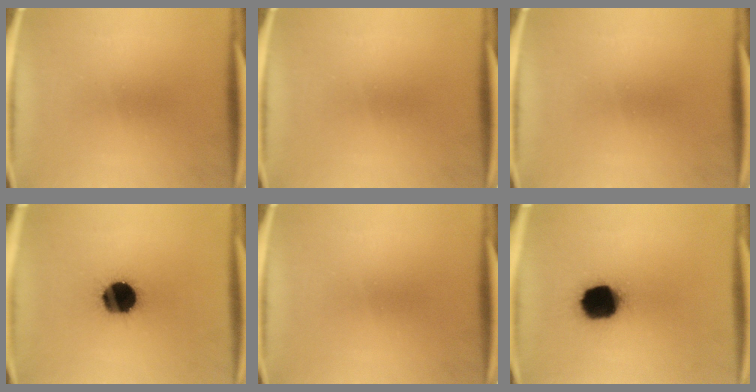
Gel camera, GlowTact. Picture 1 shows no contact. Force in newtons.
{"total": 0.0}
{"total": 0.0}
{"total": 16.5}
{"total": 0.0}
{"total": 16.4}